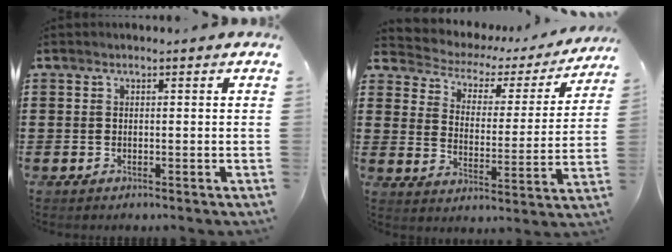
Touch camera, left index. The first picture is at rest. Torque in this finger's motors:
{"motor_torque": [1.12, -1.02, 0.37, 0.01]}